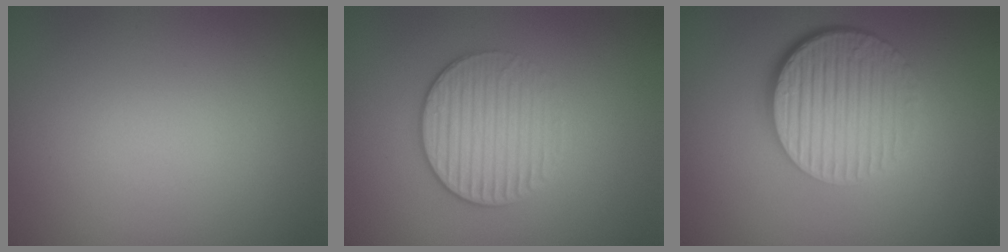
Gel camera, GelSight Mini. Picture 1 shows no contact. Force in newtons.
{"total": 3.6, "press": 3.2, "slide": 1.6}
{"total": 6.9, "press": 4.5, "slide": 5.3}